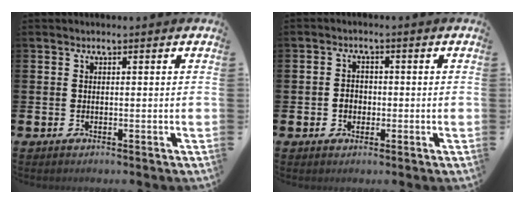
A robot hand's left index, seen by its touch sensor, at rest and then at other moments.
{"total": 2.3, "force": [-0.5, 1.9, 1.1], "torque": [-0.014, 0.003, -0.014]}